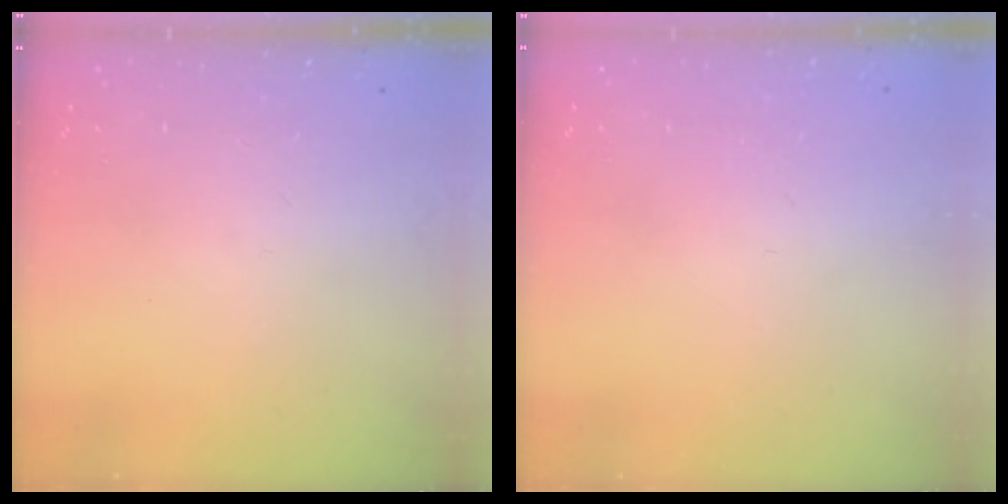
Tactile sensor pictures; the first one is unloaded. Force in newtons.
{"total": 0.9, "press": 0.9, "slide": 0.1}